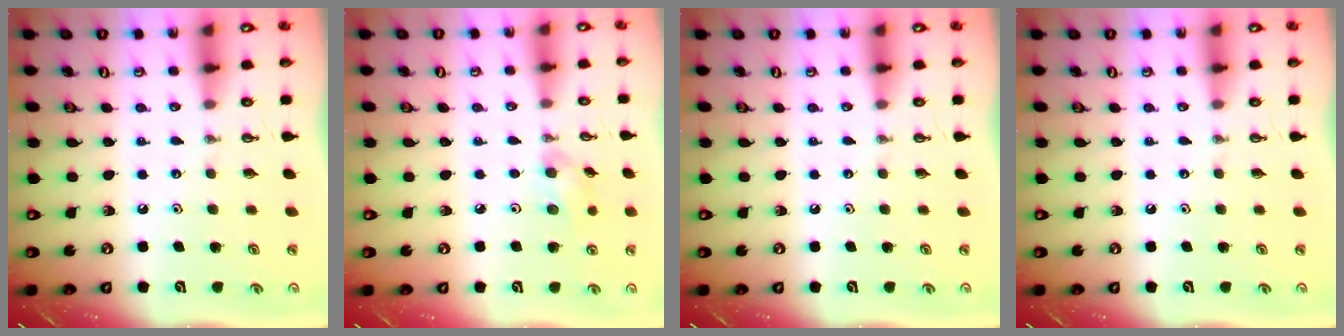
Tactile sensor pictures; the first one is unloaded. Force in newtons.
{"total": 5.7, "press": 5.5, "slide": 1.6}
{"total": 0.0}
{"total": 0.0}